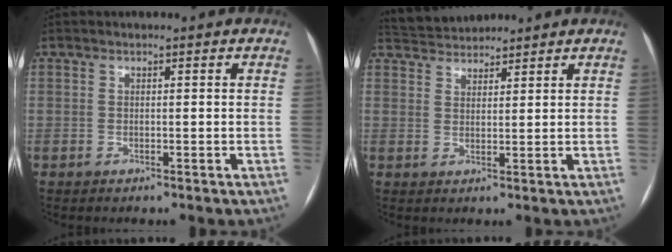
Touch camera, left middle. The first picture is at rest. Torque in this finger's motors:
{"motor_torque": [0.13, -0.25, -0.04, -0.02]}